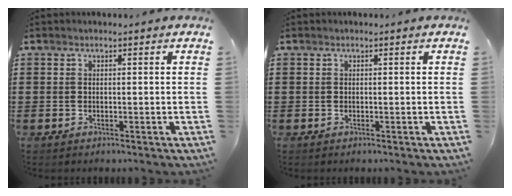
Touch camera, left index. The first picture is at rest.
{"total": 0.0}